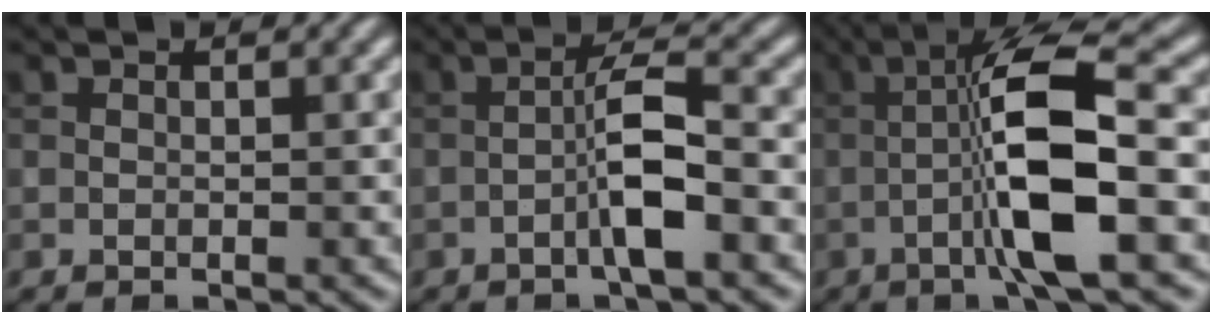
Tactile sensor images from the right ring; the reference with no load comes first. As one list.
[{"total": 4.2, "force": [-1.2, 0.5, 4.1], "torque": [-0.072, 0.013, -0.028]}, {"total": 9.1, "force": [-0.8, 1.7, 8.9], "torque": [-0.150, 0.014, -0.021]}]